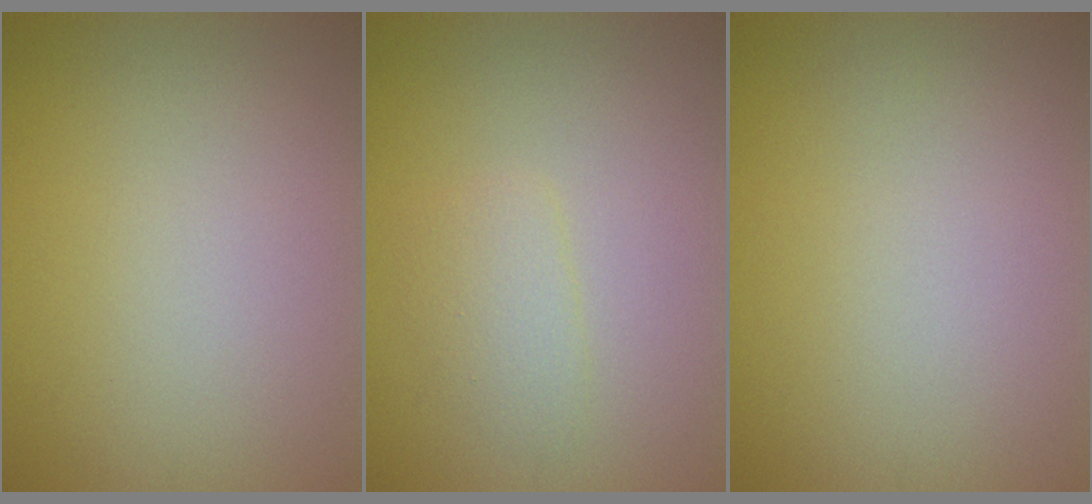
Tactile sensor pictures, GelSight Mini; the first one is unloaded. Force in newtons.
{"total": 1.6, "press": 1.6, "slide": 0.1}
{"total": 0.0}